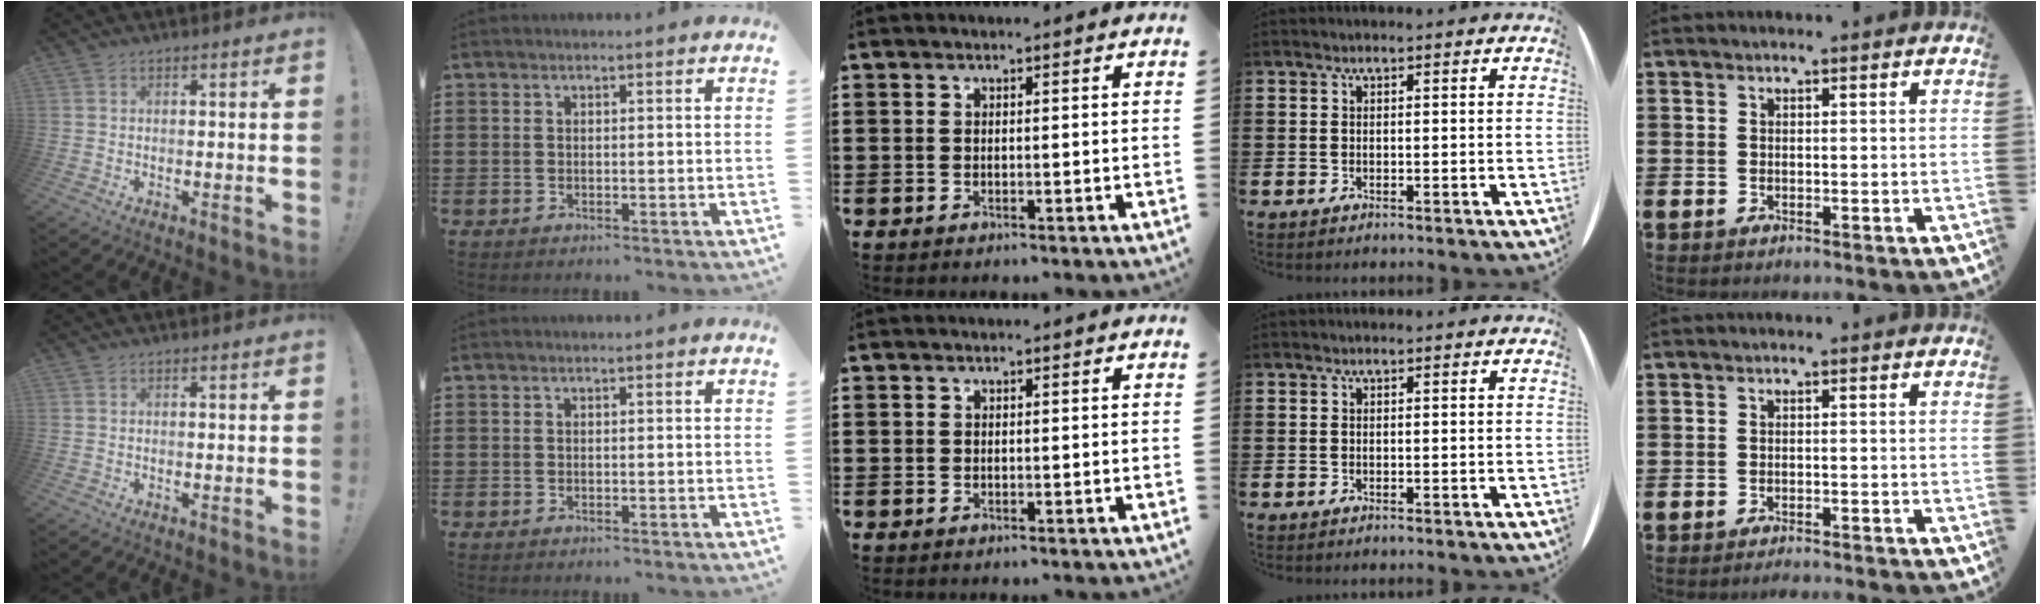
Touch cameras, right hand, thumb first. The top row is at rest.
{"little": {"total": 1.0, "force": [-1.0, -0.1, 0.1], "torque": [-0.003, -0.001, -0.021]}}